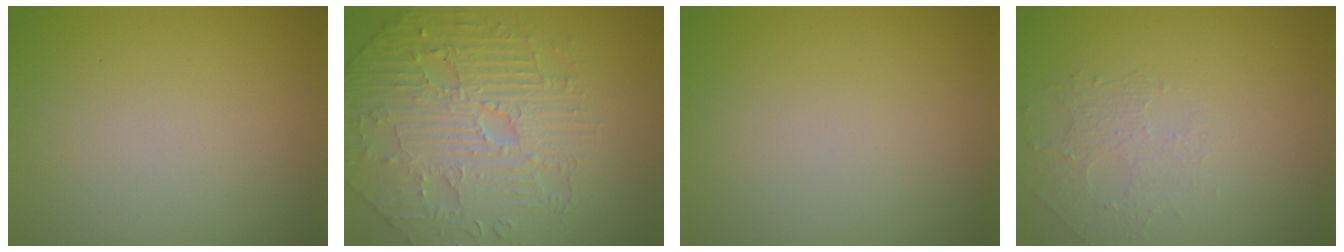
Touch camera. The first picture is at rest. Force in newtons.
{"total": 5.9, "press": 5.3, "slide": 2.5}
{"total": 0.0}
{"total": 1.4, "press": 0.7, "slide": 1.2}